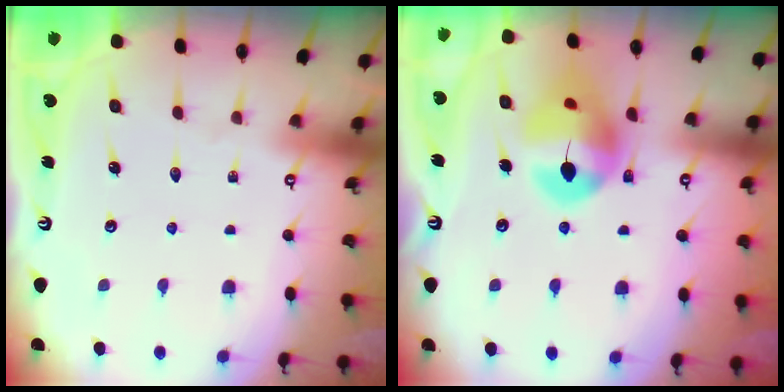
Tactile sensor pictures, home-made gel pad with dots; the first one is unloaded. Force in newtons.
{"total": 15.2, "press": 15.0, "slide": 2.3}